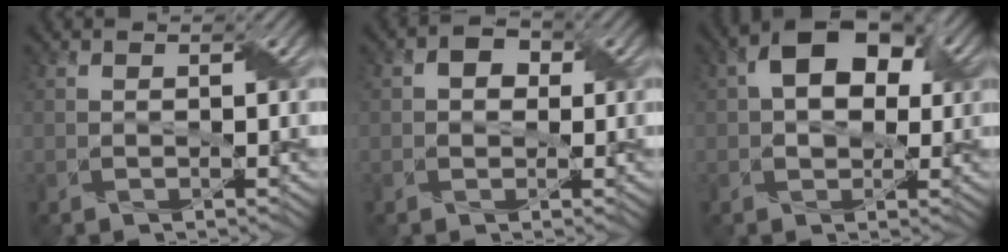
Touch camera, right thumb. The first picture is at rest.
{"total": 2.6, "force": [0.3, 2.3, 1.2], "torque": [-0.022, 0.005, -0.004]}
{"total": 8.2, "force": [2.2, 5.4, 5.9], "torque": [-0.101, 0.016, 0.026]}